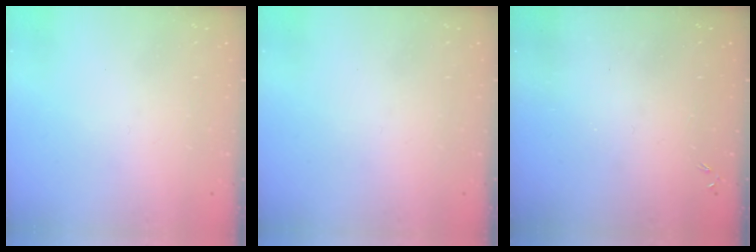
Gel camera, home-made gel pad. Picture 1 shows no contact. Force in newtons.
{"total": 0.0}
{"total": 0.0}